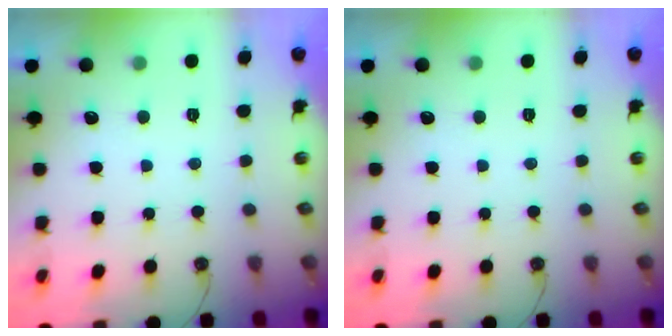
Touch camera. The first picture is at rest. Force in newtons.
{"total": 0.0}